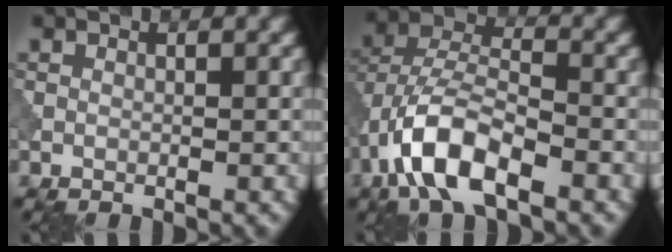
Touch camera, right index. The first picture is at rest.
{"total": 8.0, "force": [-4.2, 3.4, 5.9], "torque": [-0.111, 0.008, -0.088]}